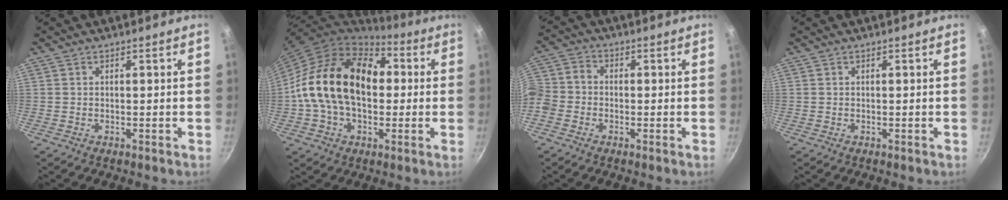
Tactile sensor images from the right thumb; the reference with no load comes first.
{"total": 21.6, "force": [1.1, 14.8, 15.7], "torque": [-0.245, 0.040, 0.008]}
{"total": 8.2, "force": [-2.6, 6.6, 4.1], "torque": [-0.086, 0.034, -0.069]}
{"total": 0.0}